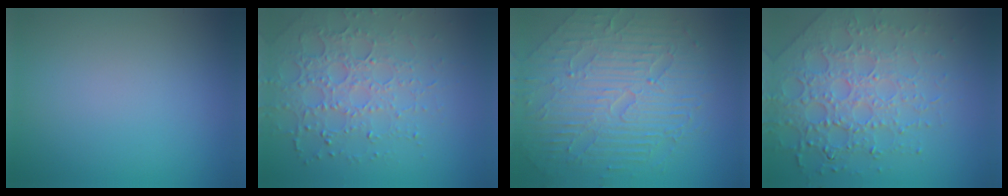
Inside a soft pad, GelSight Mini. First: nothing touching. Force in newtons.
{"total": 4.8, "press": 4.2, "slide": 2.4}
{"total": 9.5, "press": 6.3, "slide": 7.1}
{"total": 7.9, "press": 5.6, "slide": 5.6}